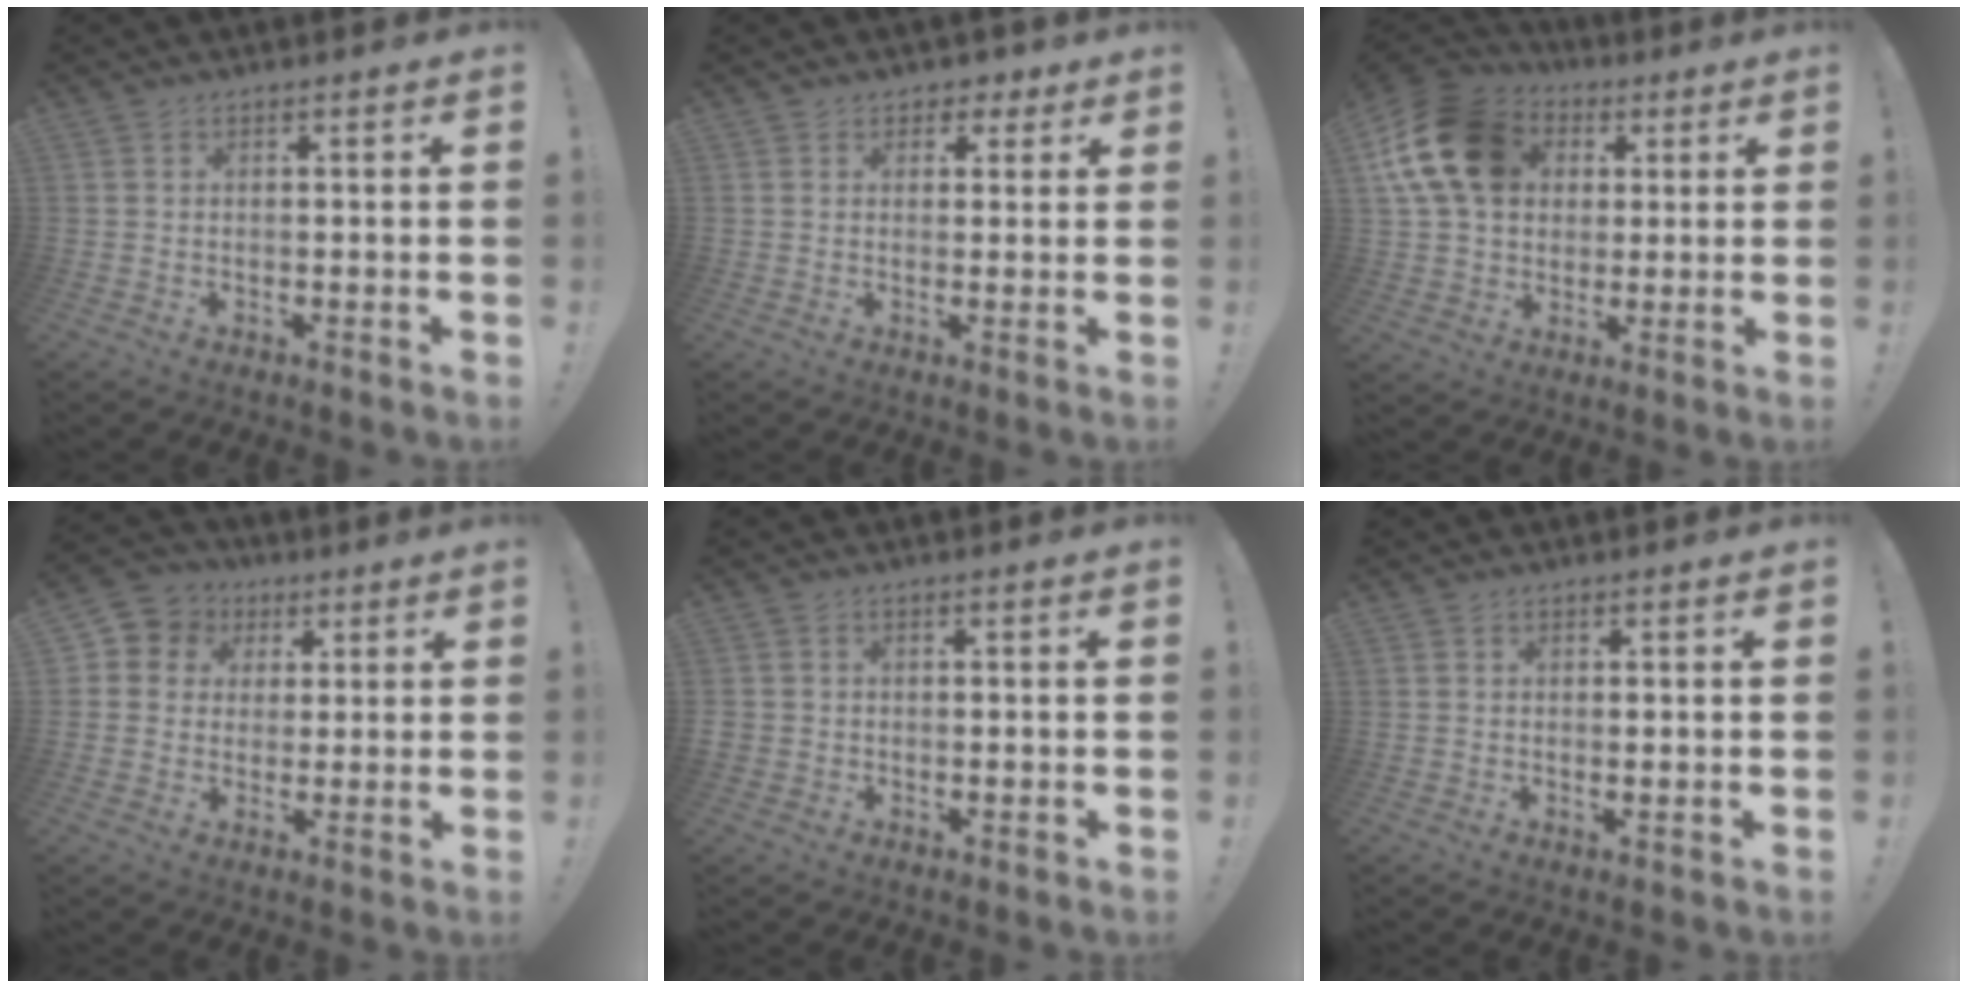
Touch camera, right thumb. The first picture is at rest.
{"total": 3.8, "force": [1.9, 3.2, 1.0], "torque": [0.009, -0.012, 0.029]}
{"total": 18.9, "force": [5.6, 14.4, 10.9], "torque": [-0.186, -0.010, 0.108]}
{"total": 6.9, "force": [1.4, 6.6, 1.6], "torque": [-0.022, -0.002, 0.032]}
{"total": 1.8, "force": [-0.6, 1.7, 0.4], "torque": [-0.012, 0.008, -0.009]}
{"total": 1.0, "force": [0.4, 0.1, 0.9], "torque": [-0.008, -0.003, 0.004]}